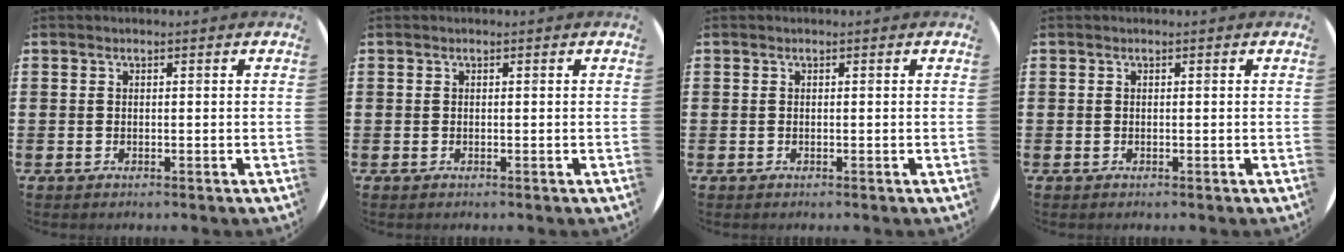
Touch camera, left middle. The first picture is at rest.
{"total": 0.0}
{"total": 0.0}
{"total": 0.0}